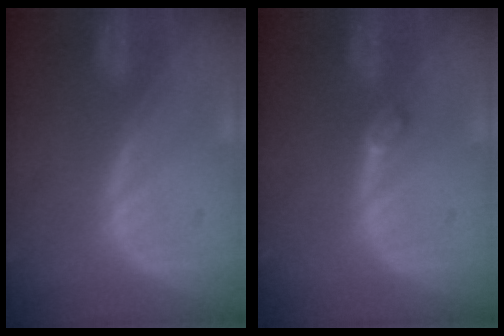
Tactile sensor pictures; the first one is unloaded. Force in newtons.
{"total": 1.6, "press": 1.6, "slide": 0.2}